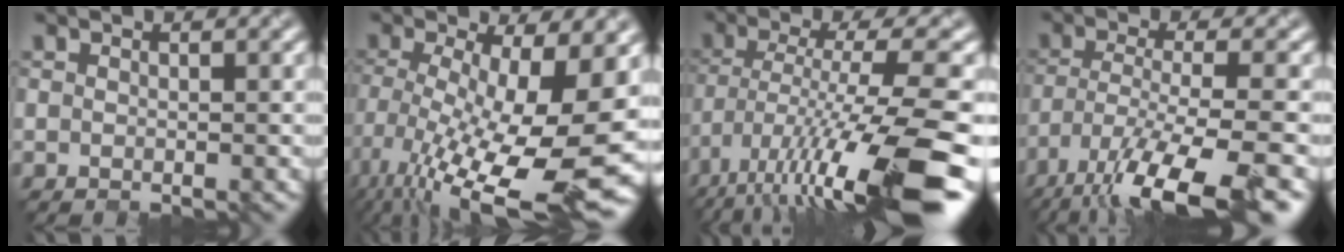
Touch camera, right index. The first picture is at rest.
{"total": 16.6, "force": [-4.9, 5.3, 15.0], "torque": [-0.256, -0.030, -0.068]}
{"total": 14.0, "force": [-7.3, 2.9, 11.6], "torque": [-0.196, -0.007, -0.118]}
{"total": 11.0, "force": [-7.1, 2.7, 8.0], "torque": [-0.147, -0.017, -0.121]}